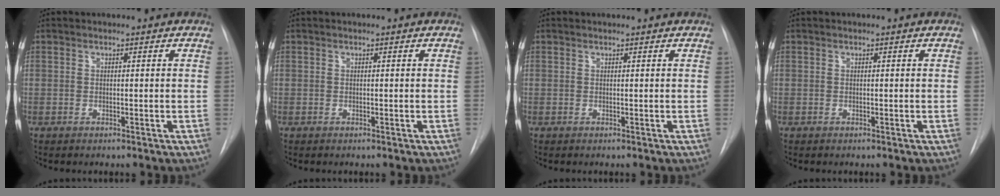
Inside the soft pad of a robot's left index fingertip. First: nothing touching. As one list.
[{"total": 0.0}, {"total": 0.0}, {"total": 0.0}]